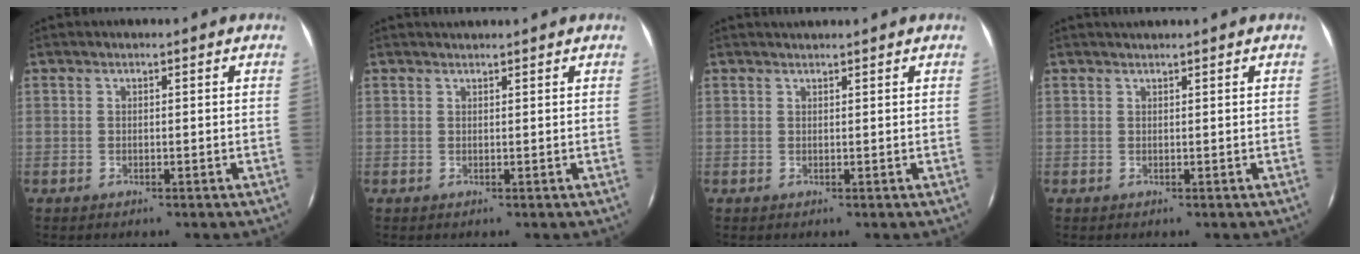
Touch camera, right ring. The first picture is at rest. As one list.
[{"total": 1.1, "force": [1.1, -0.2, 0.1], "torque": [-0.009, -0.002, 0.017]}, {"total": 1.0, "force": [1.0, -0.2, 0.2], "torque": [-0.009, -0.002, 0.017]}, {"total": 1.0, "force": [0.9, -0.3, 0.2], "torque": [-0.012, -0.004, 0.014]}]